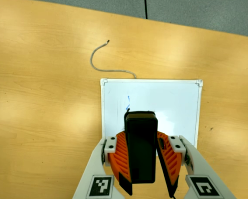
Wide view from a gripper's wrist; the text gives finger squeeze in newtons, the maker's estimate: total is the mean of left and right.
{"total": 9.8, "left": 9.0, "right": 10.6}